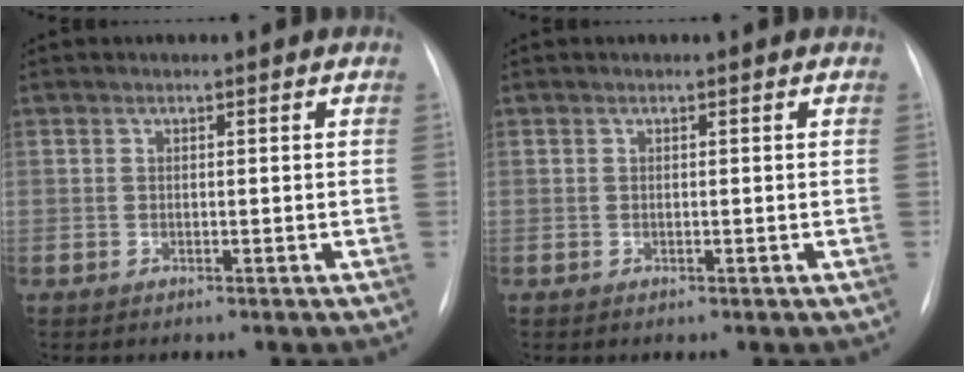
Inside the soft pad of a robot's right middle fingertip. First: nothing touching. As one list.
[{"total": 0.0}]